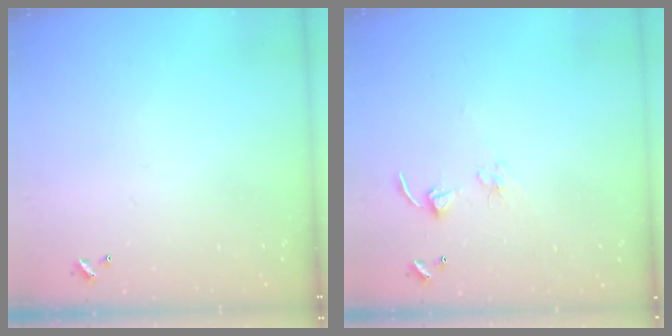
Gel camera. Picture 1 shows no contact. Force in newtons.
{"total": 2.7, "press": 2.7, "slide": 0.2}